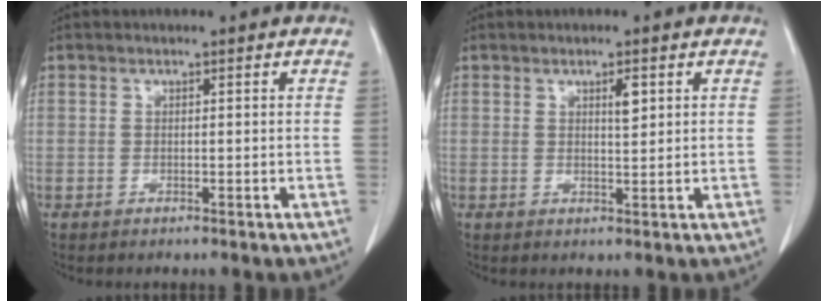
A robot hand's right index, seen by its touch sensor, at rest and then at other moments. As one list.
[{"total": 2.1, "force": [0.9, 0.4, 1.8], "torque": [-0.031, -0.003, 0.015]}]